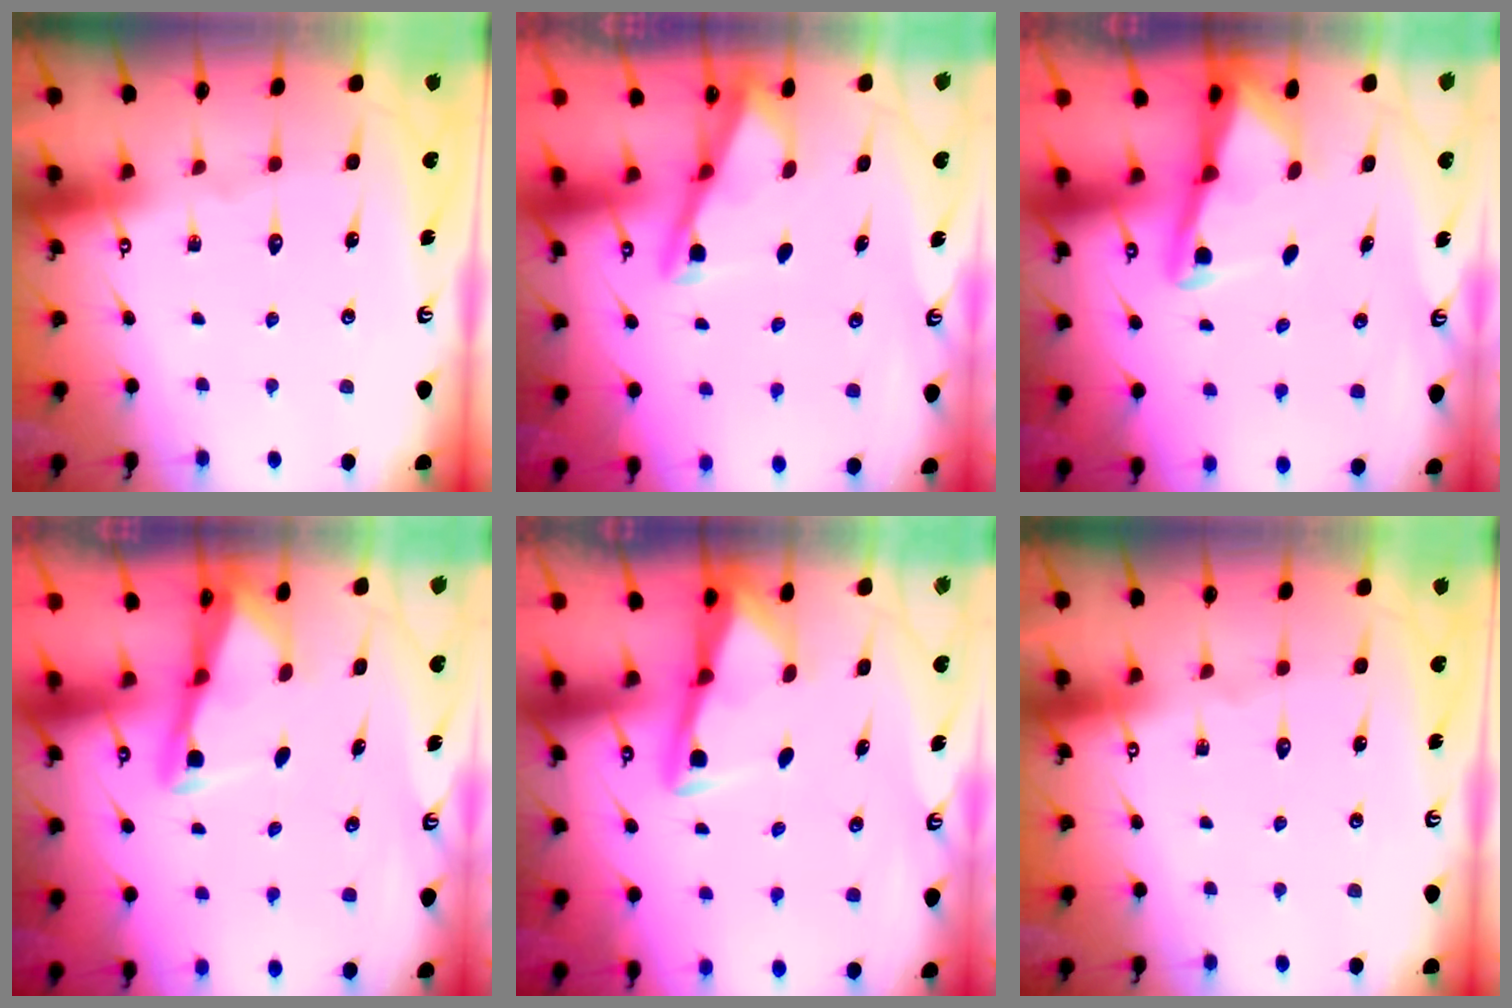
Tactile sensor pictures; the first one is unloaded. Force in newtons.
{"total": 3.0, "press": 3.0, "slide": 0.3}
{"total": 3.0, "press": 3.0, "slide": 0.3}
{"total": 2.7, "press": 2.6, "slide": 0.3}
{"total": 3.1, "press": 3.1, "slide": 0.3}
{"total": 0.0}